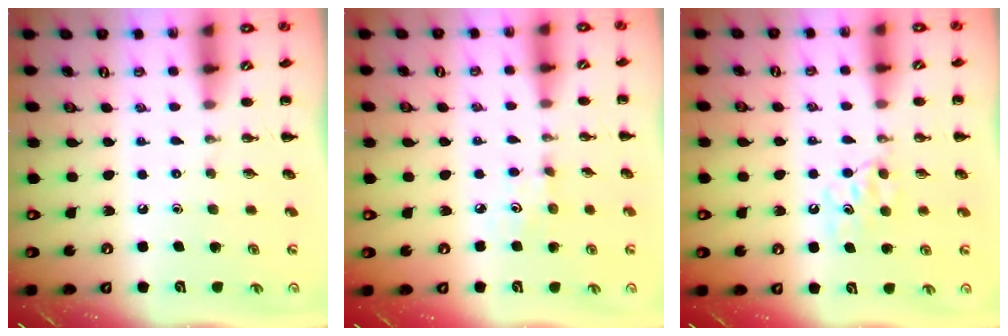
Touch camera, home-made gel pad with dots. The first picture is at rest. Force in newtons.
{"total": 3.6, "press": 3.5, "slide": 1.1}
{"total": 6.6, "press": 6.4, "slide": 1.6}